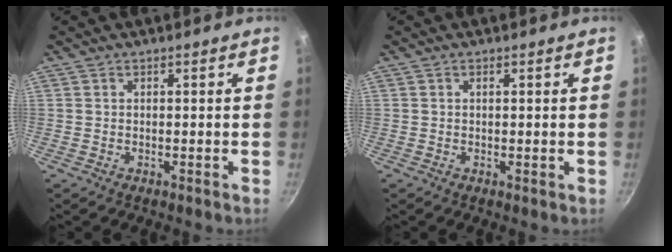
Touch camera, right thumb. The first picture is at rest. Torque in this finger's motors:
{"motor_torque": [0.24, 0.10, -0.21, 0.02, -0.02]}